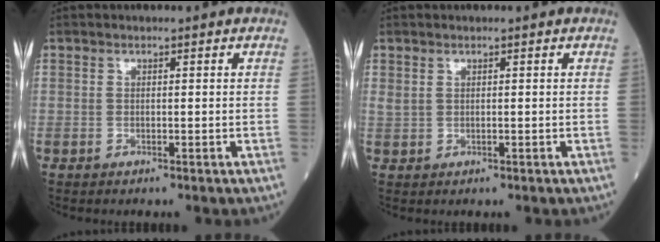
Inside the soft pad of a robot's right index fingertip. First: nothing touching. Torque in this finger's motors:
{"motor_torque": [0.38, 0.16, 0.15, 0.01]}